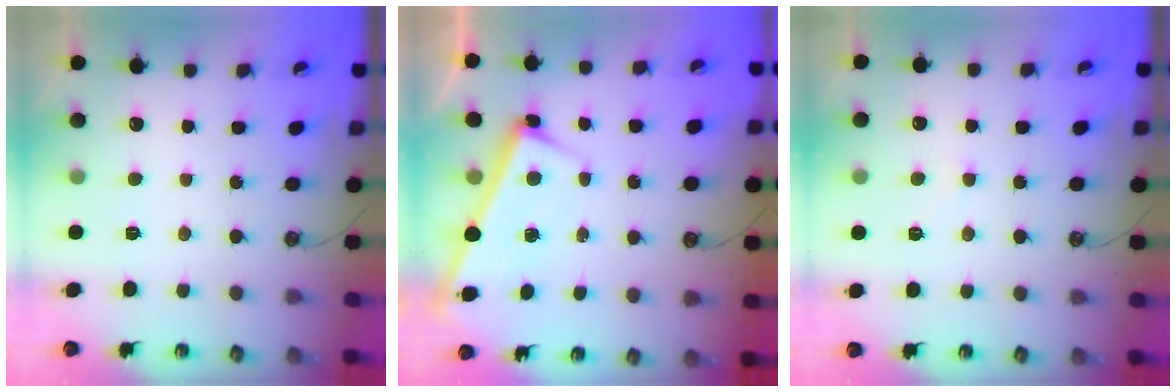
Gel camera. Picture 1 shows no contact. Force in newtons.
{"total": 2.4, "press": 2.4, "slide": 0.1}
{"total": 0.6, "press": 0.1, "slide": 0.5}